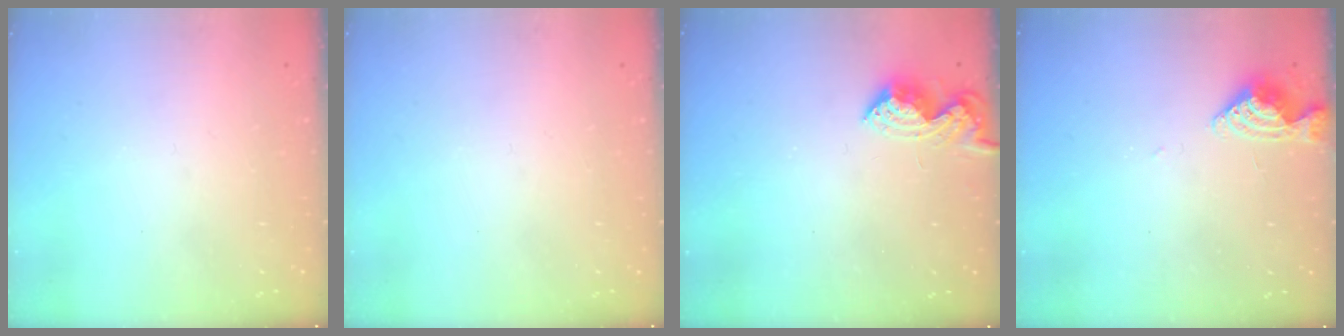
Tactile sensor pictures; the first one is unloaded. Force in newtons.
{"total": 0.0}
{"total": 9.4, "press": 9.4, "slide": 0.3}
{"total": 5.8, "press": 5.8, "slide": 0.7}